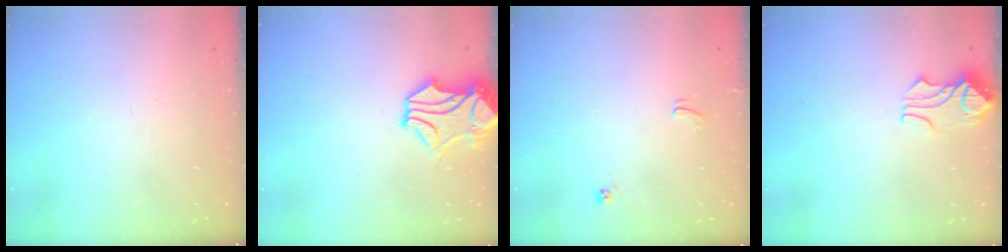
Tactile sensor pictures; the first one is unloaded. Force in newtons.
{"total": 2.4, "press": 2.1, "slide": 1.2}
{"total": 3.3, "press": 3.3, "slide": 0.3}
{"total": 0.8, "press": 0.5, "slide": 0.6}